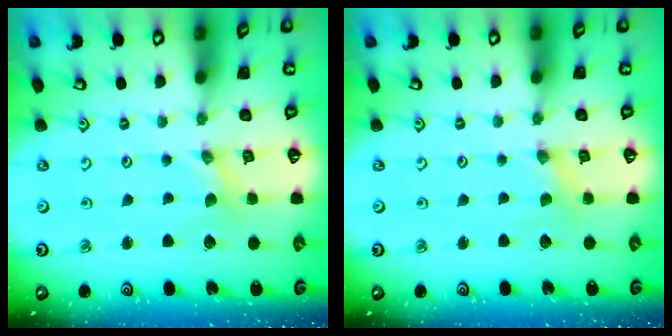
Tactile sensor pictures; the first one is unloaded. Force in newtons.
{"total": 0.0}